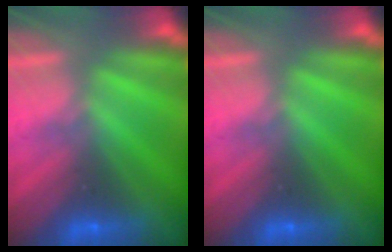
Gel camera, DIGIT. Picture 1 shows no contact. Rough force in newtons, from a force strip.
{"total": 0.0}